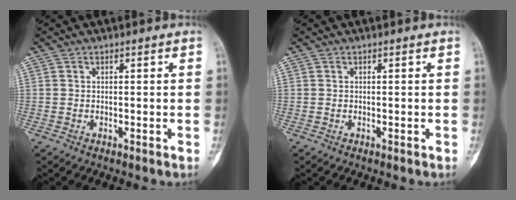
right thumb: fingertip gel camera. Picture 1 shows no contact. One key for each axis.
{"total": 0.0}